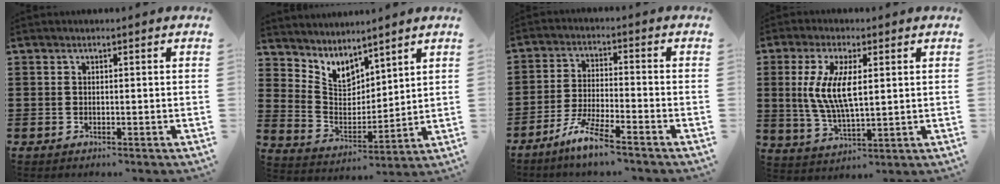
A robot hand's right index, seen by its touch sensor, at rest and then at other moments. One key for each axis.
{"total": 5.2, "fx": 4.6, "fy": 2.4, "fz": 0.8, "tx": -0.046, "ty": -0.032, "tz": 0.083}
{"total": 6.1, "fx": -5.2, "fy": -0.1, "fz": 3.2, "tx": -0.078, "ty": -0.013, "tz": -0.103}
{"total": 8.3, "fx": 1.2, "fy": 3.1, "fz": 7.6, "tx": -0.161, "ty": 0.004, "tz": 0.017}